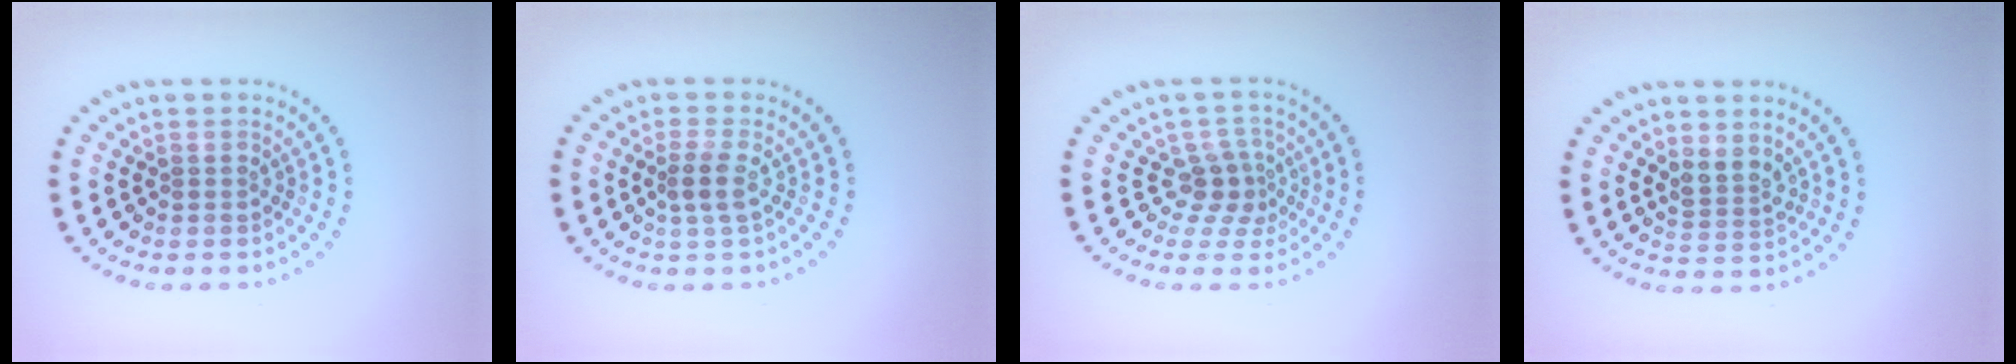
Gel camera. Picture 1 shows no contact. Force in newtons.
{"total": 2.0, "press": 1.6, "slide": 1.1}
{"total": 2.5, "press": 1.7, "slide": 1.9}
{"total": 2.1, "press": 1.7, "slide": 1.2}